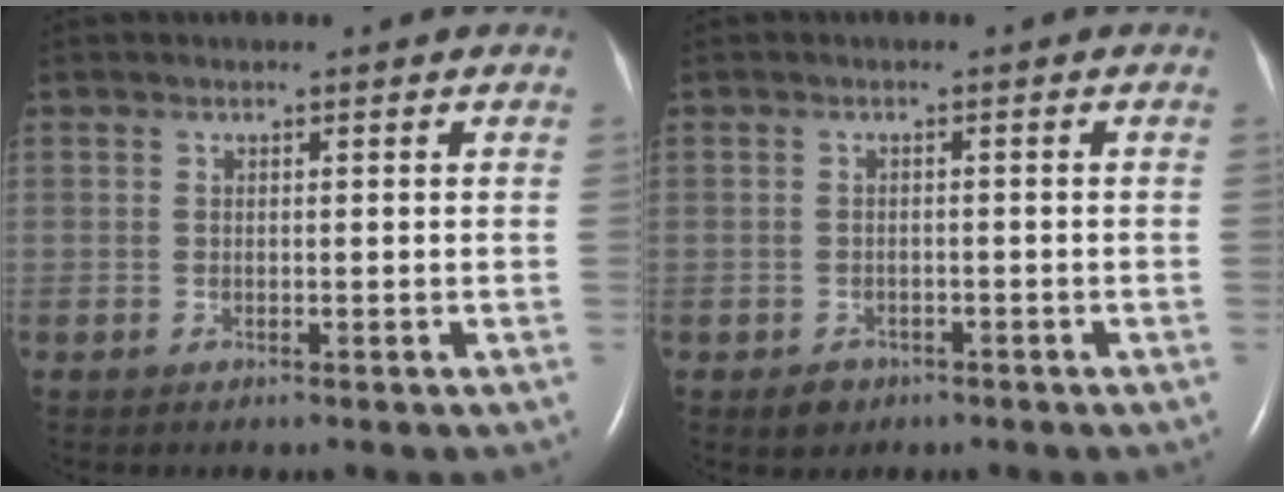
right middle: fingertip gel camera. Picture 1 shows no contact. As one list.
[{"total": 2.1, "force": [-1.3, 1.6, 0.4], "torque": [-0.012, 0.003, -0.015]}]